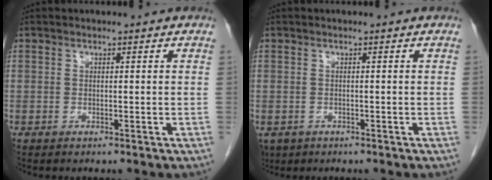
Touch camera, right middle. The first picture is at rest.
{"total": 3.8, "force": [-2.0, 2.9, 1.3], "torque": [-0.025, -0.003, -0.029]}